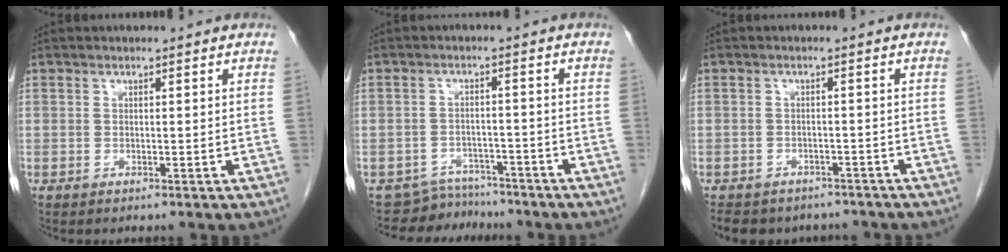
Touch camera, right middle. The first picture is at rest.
{"total": 5.3, "force": [-4.8, 1.9, -1.2], "torque": [0.021, 0.017, -0.072]}
{"total": 10.2, "force": [-8.5, 5.2, 2.5], "torque": [-0.047, 0.005, -0.100]}